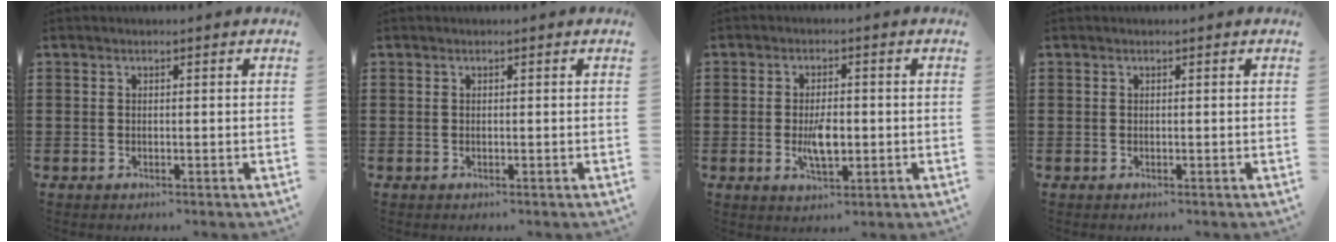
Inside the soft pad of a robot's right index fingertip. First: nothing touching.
{"total": 0.0}
{"total": 5.1, "force": [-0.8, 2.2, 4.5], "torque": [-0.078, -0.003, -0.015]}
{"total": 0.0}